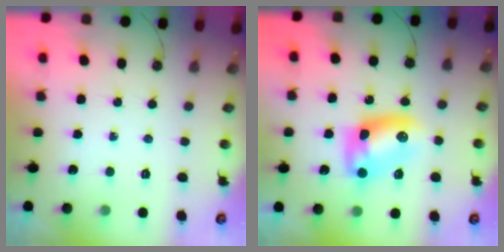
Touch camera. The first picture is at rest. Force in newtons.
{"total": 11.4, "press": 11.3, "slide": 0.3}